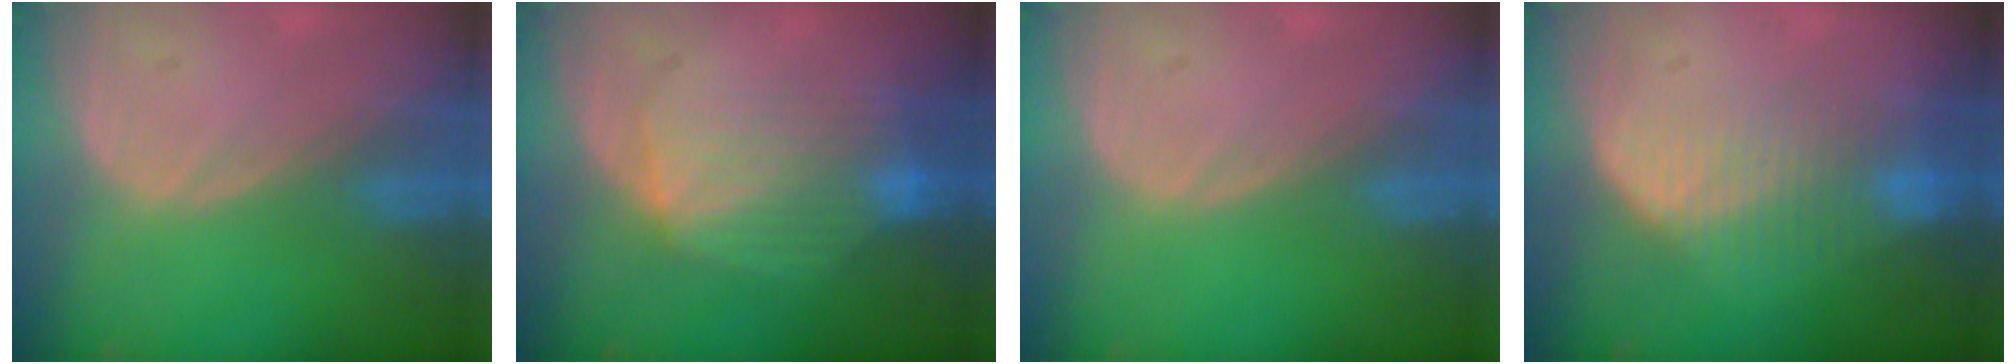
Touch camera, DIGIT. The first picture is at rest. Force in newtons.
{"total": 8.5, "press": 7.9, "slide": 3.0}
{"total": 0.0}
{"total": 7.5, "press": 6.7, "slide": 3.4}